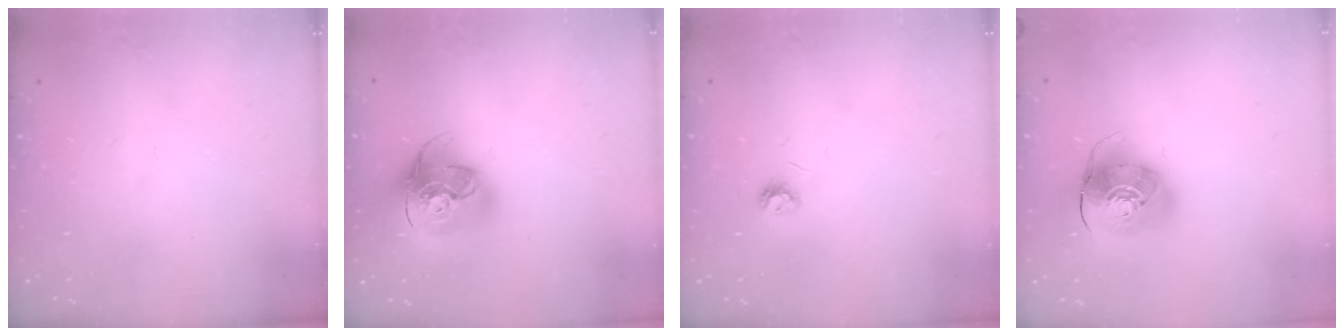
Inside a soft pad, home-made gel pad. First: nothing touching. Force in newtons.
{"total": 17.7, "press": 17.5, "slide": 2.2}
{"total": 4.2, "press": 4.2, "slide": 0.6}
{"total": 10.9, "press": 10.7, "slide": 1.6}